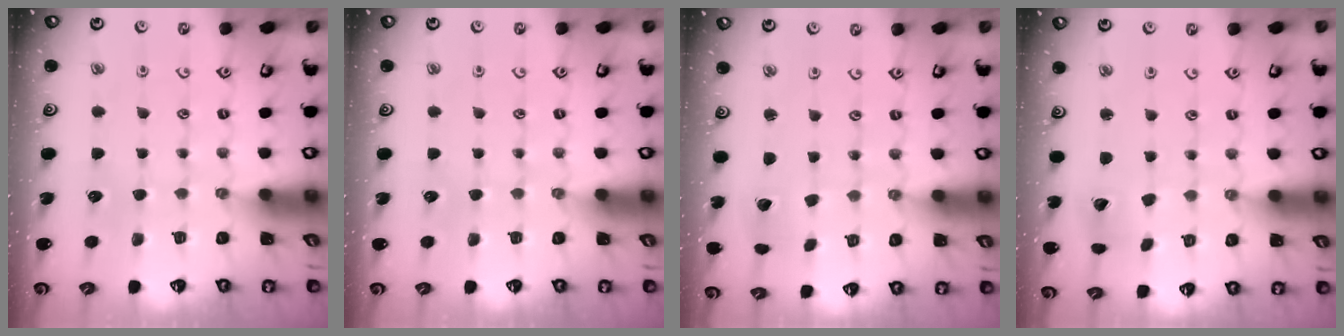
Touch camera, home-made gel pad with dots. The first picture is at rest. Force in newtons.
{"total": 0.0}
{"total": 2.6, "press": 2.6, "slide": 0.1}
{"total": 4.6, "press": 4.5, "slide": 0.5}